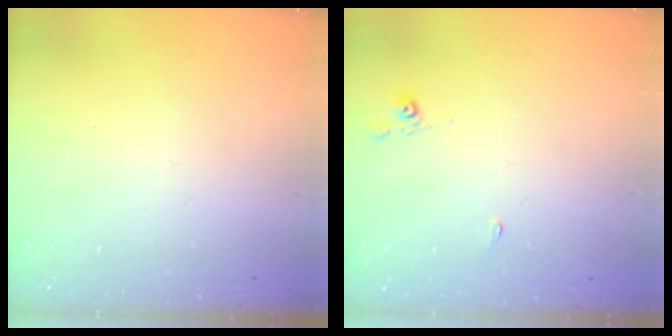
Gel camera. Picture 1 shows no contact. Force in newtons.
{"total": 2.9, "press": 2.9, "slide": 0.6}